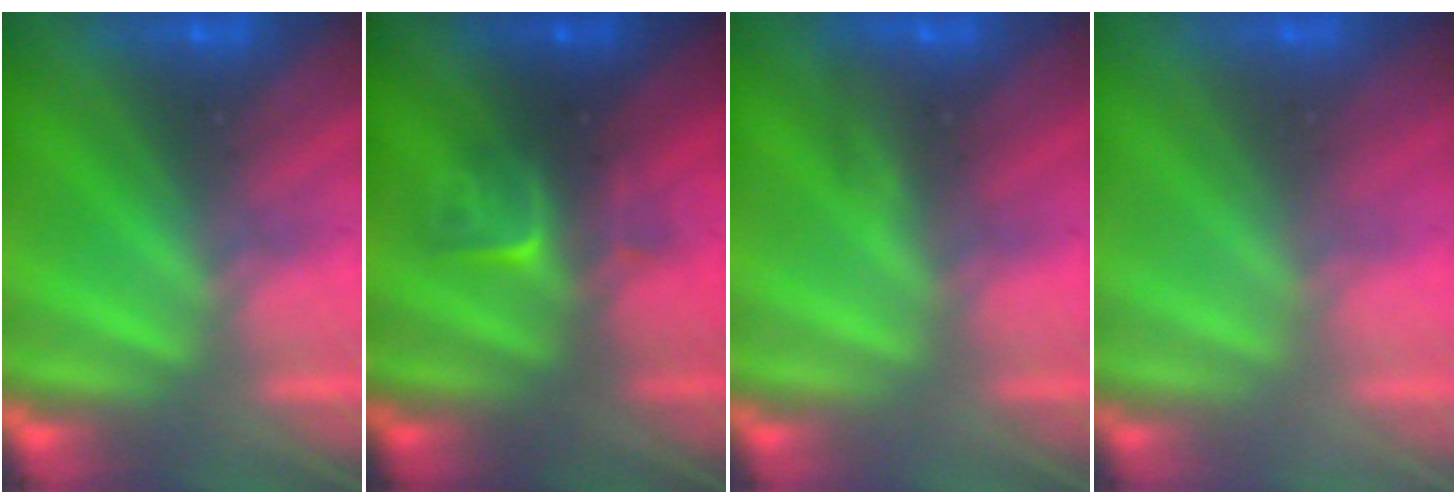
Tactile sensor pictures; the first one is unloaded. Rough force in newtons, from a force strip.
{"total": 2.8}
{"total": 2.9}
{"total": 2.6}